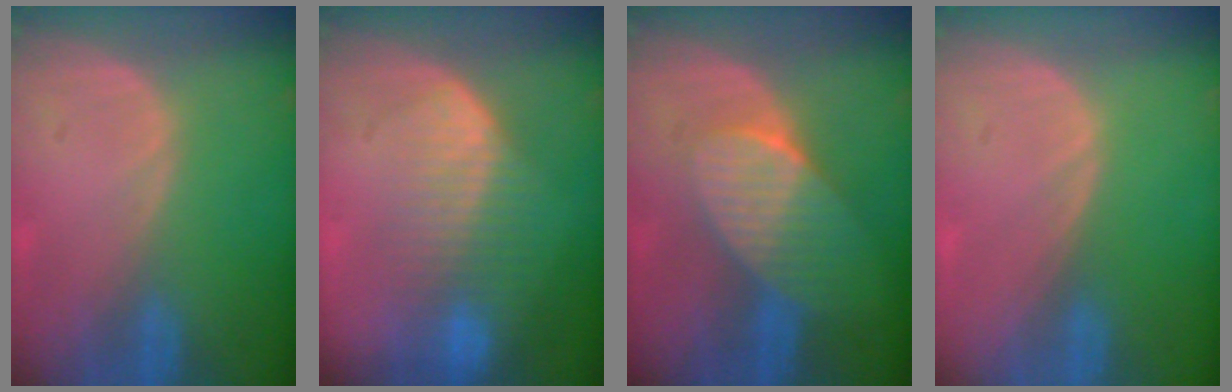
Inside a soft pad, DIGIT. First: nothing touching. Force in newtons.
{"total": 8.1, "press": 7.5, "slide": 3.1}
{"total": 7.8, "press": 7.0, "slide": 3.4}
{"total": 0.0}